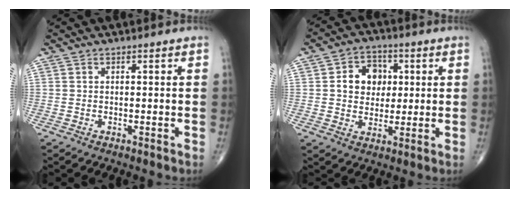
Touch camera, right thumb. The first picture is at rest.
{"total": 8.6, "force": [1.5, 7.0, 4.7], "torque": [-0.034, 0.003, 0.021]}